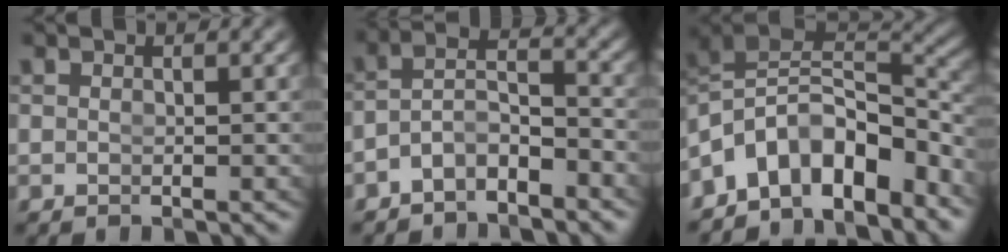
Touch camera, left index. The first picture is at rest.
{"total": 4.4, "force": [-2.8, 2.8, 2.0], "torque": [-0.035, -0.019, -0.045]}
{"total": 14.5, "force": [-3.5, 11.5, 8.1], "torque": [-0.175, -0.039, -0.052]}